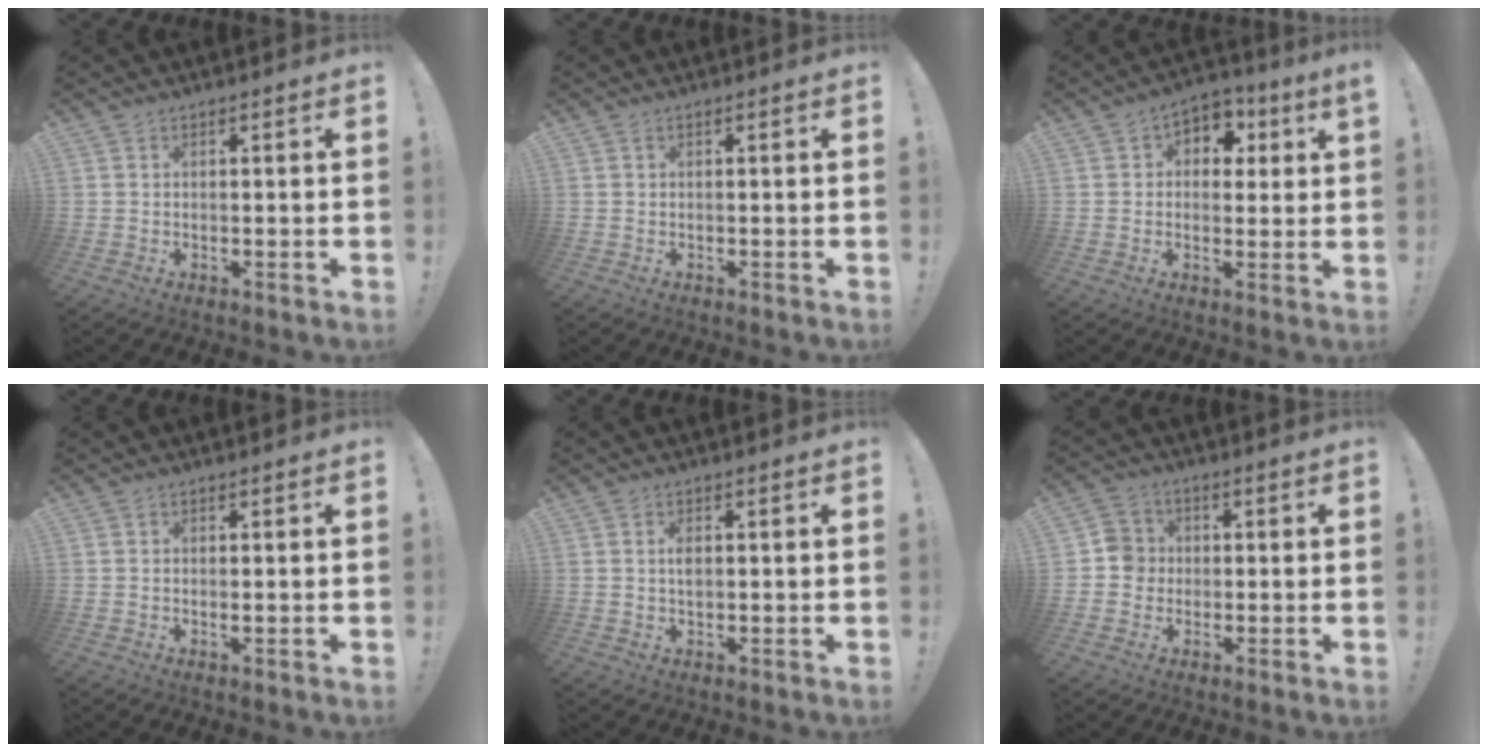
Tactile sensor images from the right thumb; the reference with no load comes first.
{"total": 0.0}
{"total": 6.0, "force": [1.9, 4.9, 2.9], "torque": [-0.031, -0.011, 0.034]}
{"total": 0.6, "force": [0.2, 0.2, 0.5], "torque": [-0.003, -0.003, 0.002]}
{"total": 2.2, "force": [0.2, 1.3, 1.8], "torque": [-0.023, -0.001, 0.000]}
{"total": 6.0, "force": [-0.9, 5.7, 1.5], "torque": [-0.020, 0.015, -0.018]}